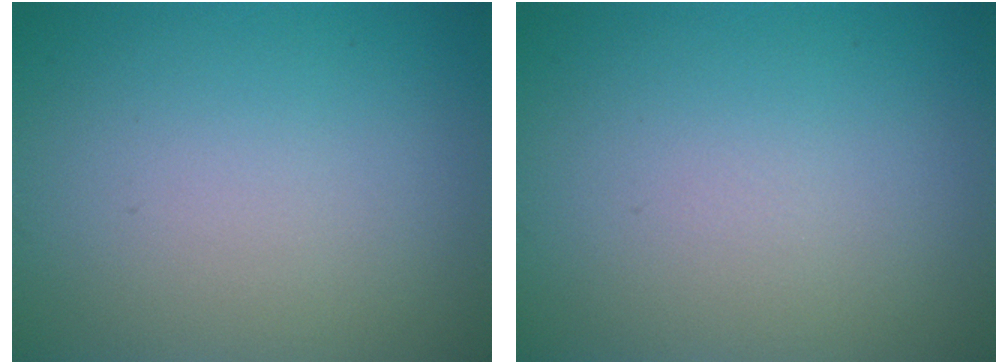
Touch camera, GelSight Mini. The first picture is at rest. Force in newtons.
{"total": 0.0}